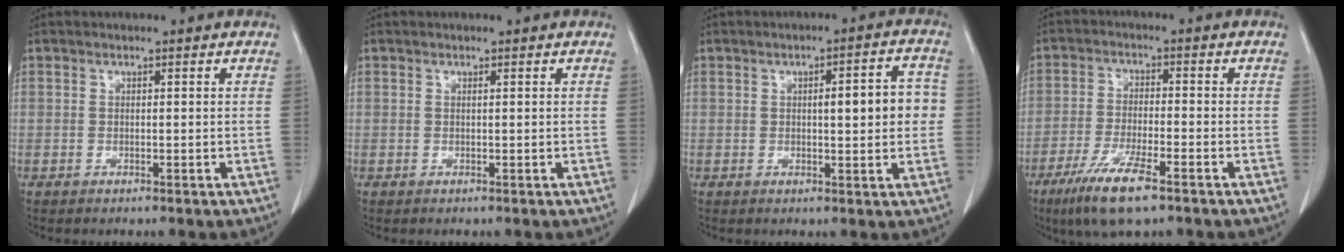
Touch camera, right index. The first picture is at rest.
{"total": 0.0}
{"total": 6.8, "force": [0.4, 1.6, 6.6], "torque": [-0.089, 0.017, 0.007]}
{"total": 9.0, "force": [-5.7, 1.3, 6.9], "torque": [-0.138, -0.020, -0.100]}